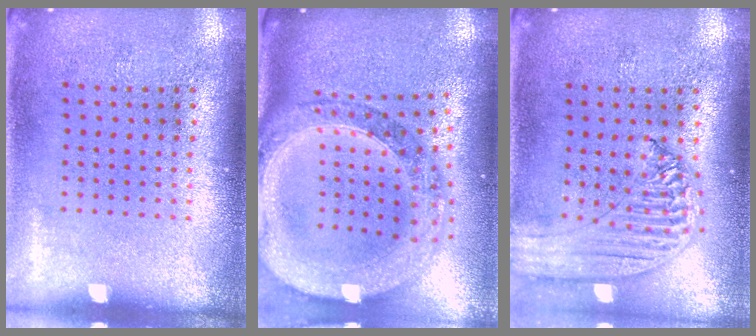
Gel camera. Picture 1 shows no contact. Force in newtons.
{"total": 2.6, "press": 2.3, "slide": 1.3}
{"total": 1.7, "press": 1.6, "slide": 0.5}